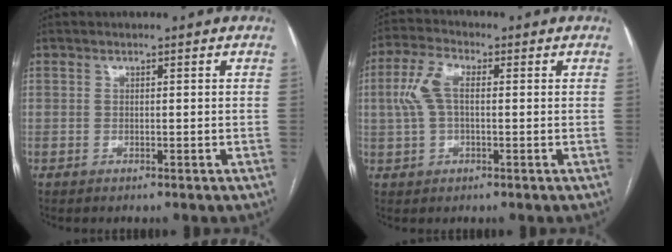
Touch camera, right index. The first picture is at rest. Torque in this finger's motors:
{"motor_torque": [1.11, 0.30, 0.56, 0.06]}